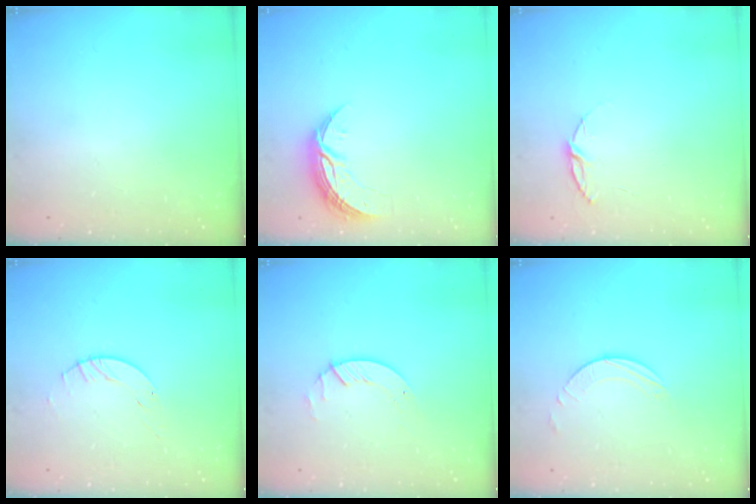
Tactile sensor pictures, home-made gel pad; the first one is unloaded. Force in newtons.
{"total": 8.4, "press": 8.4, "slide": 0.6}
{"total": 5.9, "press": 5.8, "slide": 0.6}
{"total": 2.9, "press": 2.9, "slide": 0.4}
{"total": 2.6, "press": 2.6, "slide": 0.3}
{"total": 1.6, "press": 1.6, "slide": 0.2}